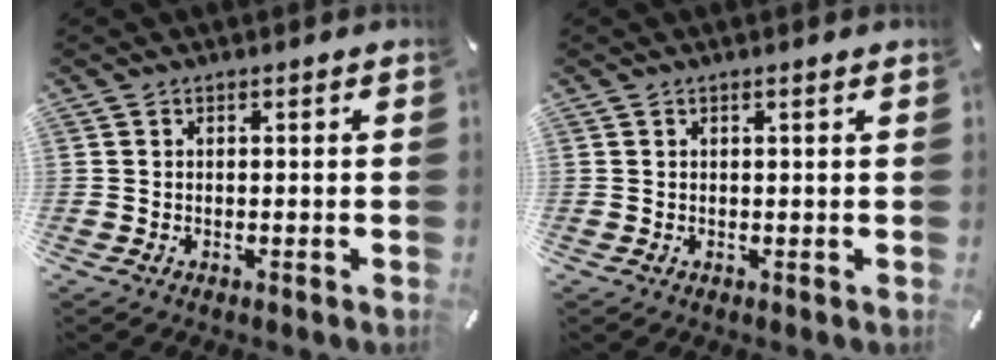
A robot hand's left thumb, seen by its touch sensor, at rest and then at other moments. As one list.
[{"total": 0.6, "force": [0.3, -0.1, 0.5], "torque": [-0.007, 0.000, 0.006]}]